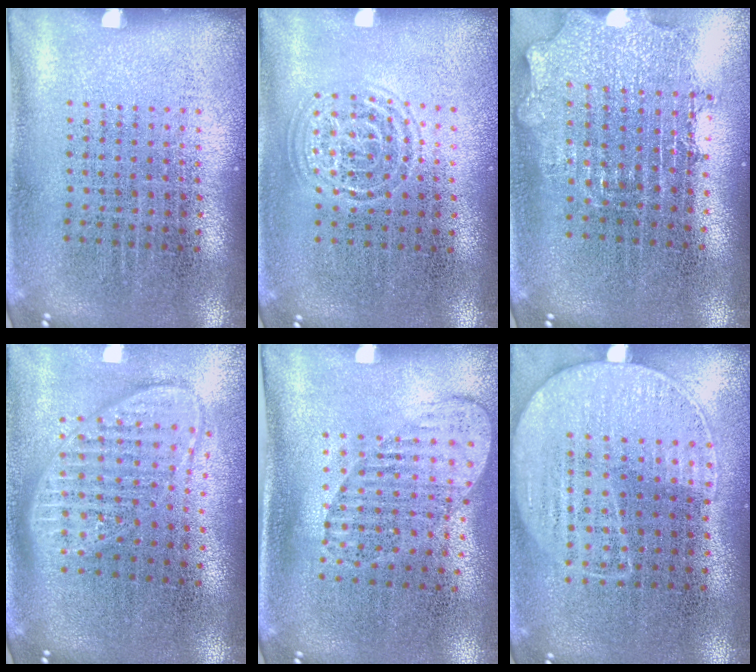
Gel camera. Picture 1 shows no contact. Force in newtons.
{"total": 1.2, "press": 1.1, "slide": 0.2}
{"total": 2.0, "press": 1.6, "slide": 1.2}
{"total": 1.8, "press": 1.5, "slide": 1.0}
{"total": 1.5, "press": 1.2, "slide": 0.8}
{"total": 1.3, "press": 1.0, "slide": 0.7}